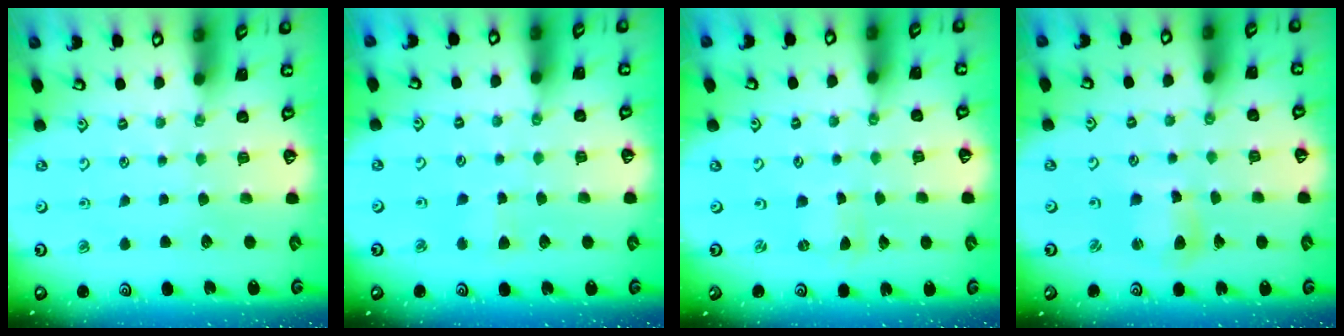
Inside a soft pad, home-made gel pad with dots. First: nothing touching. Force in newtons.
{"total": 2.8, "press": 2.7, "slide": 0.4}
{"total": 0.0}
{"total": 5.2, "press": 5.1, "slide": 0.8}